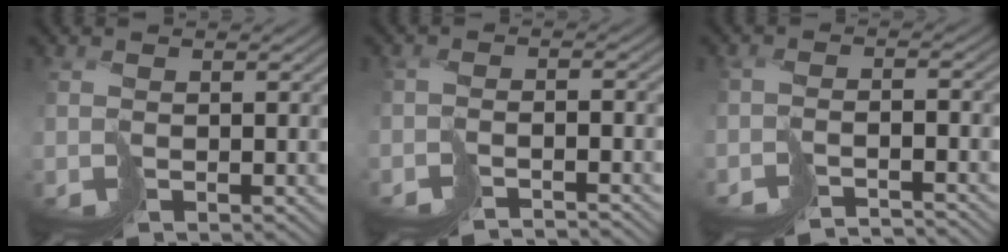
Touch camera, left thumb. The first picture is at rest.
{"total": 3.1, "force": [-3.0, -0.2, 0.5], "torque": [-0.004, 0.001, -0.052]}
{"total": 4.6, "force": [-4.5, 0.2, 0.9], "torque": [-0.006, 0.004, -0.077]}